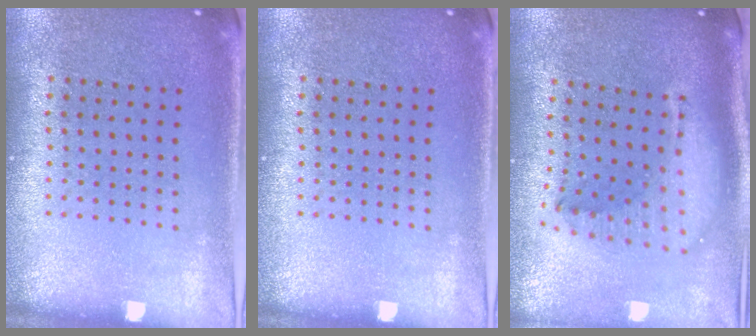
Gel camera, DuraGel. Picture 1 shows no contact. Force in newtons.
{"total": 0.0}
{"total": 2.2, "press": 1.7, "slide": 1.4}